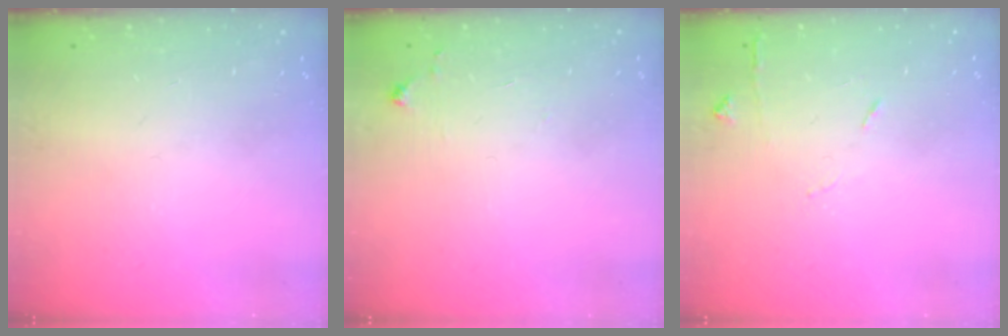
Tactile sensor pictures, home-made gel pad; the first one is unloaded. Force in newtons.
{"total": 4.7, "press": 4.7, "slide": 0.6}
{"total": 6.2, "press": 6.1, "slide": 0.8}